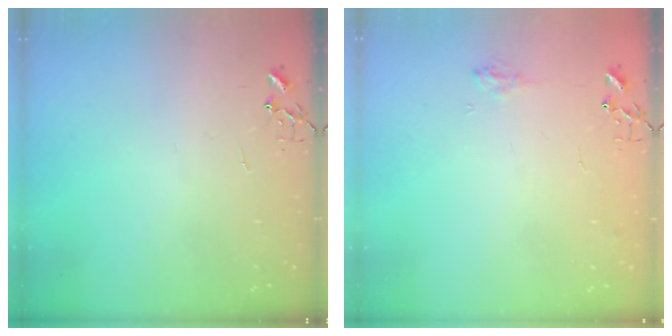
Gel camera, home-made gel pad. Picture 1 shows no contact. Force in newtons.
{"total": 5.8, "press": 5.7, "slide": 0.7}